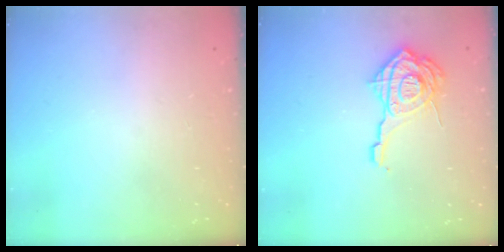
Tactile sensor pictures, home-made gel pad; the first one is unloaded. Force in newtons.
{"total": 15.3, "press": 15.2, "slide": 1.5}